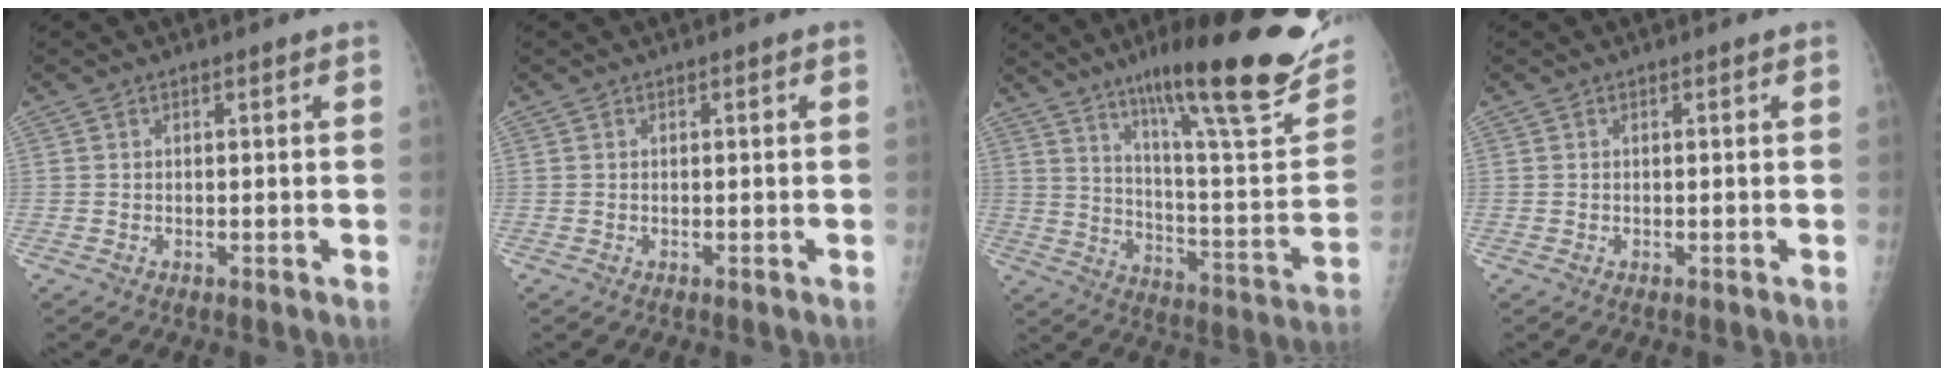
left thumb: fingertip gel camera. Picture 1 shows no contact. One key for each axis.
{"total": 0.0}
{"total": 28.9, "fx": 19.9, "fy": 4.8, "fz": 20.3, "tx": -0.278, "ty": -0.088, "tz": 0.295}
{"total": 0.0}